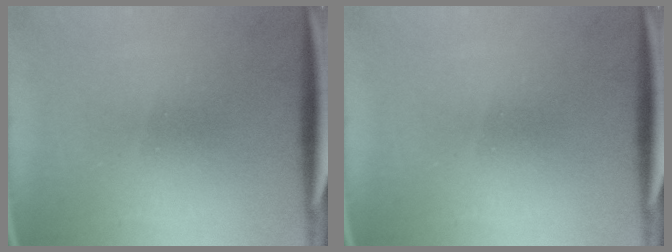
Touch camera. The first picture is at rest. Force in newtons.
{"total": 0.0}